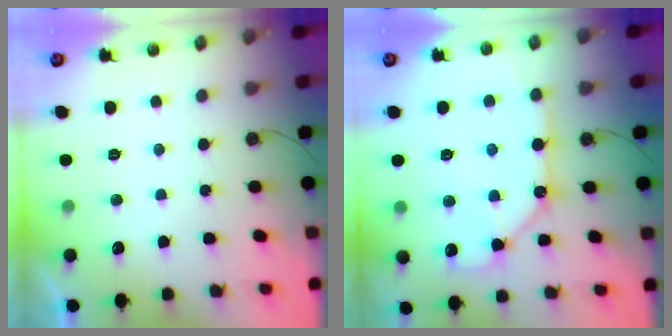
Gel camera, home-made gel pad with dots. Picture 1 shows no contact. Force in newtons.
{"total": 11.7, "press": 11.6, "slide": 1.1}